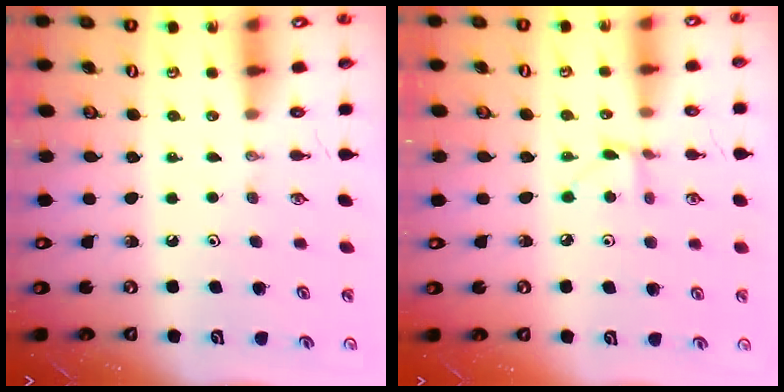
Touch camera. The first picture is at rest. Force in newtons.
{"total": 4.0, "press": 4.0, "slide": 0.5}